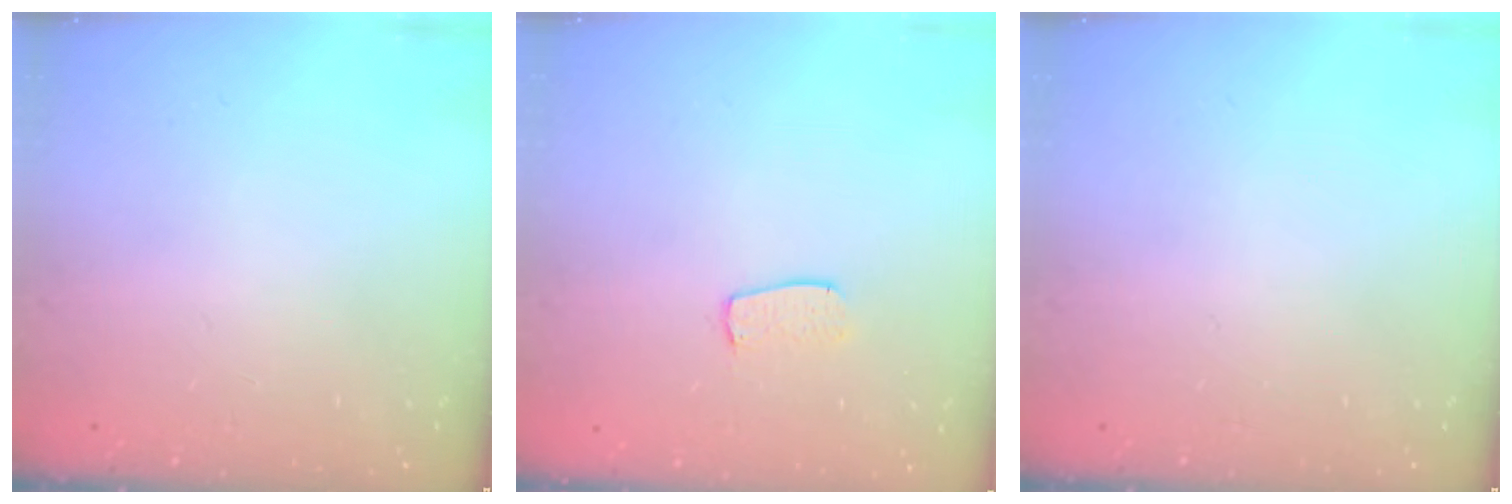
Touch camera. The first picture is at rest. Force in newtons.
{"total": 5.9, "press": 5.9, "slide": 0.3}
{"total": 0.0}